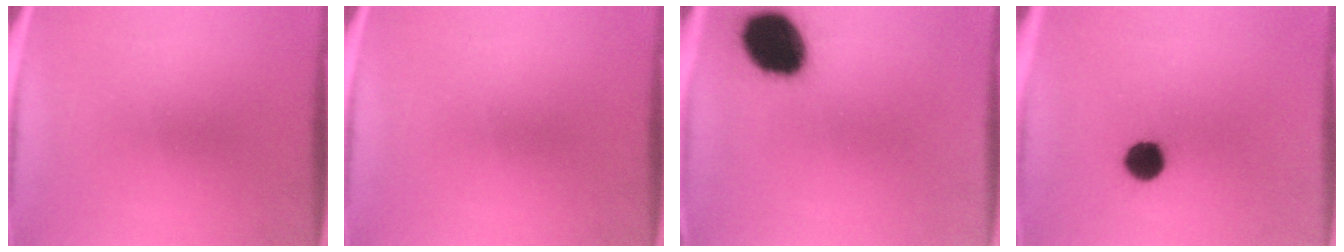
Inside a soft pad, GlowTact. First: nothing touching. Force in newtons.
{"total": 0.0}
{"total": 16.0}
{"total": 6.5}